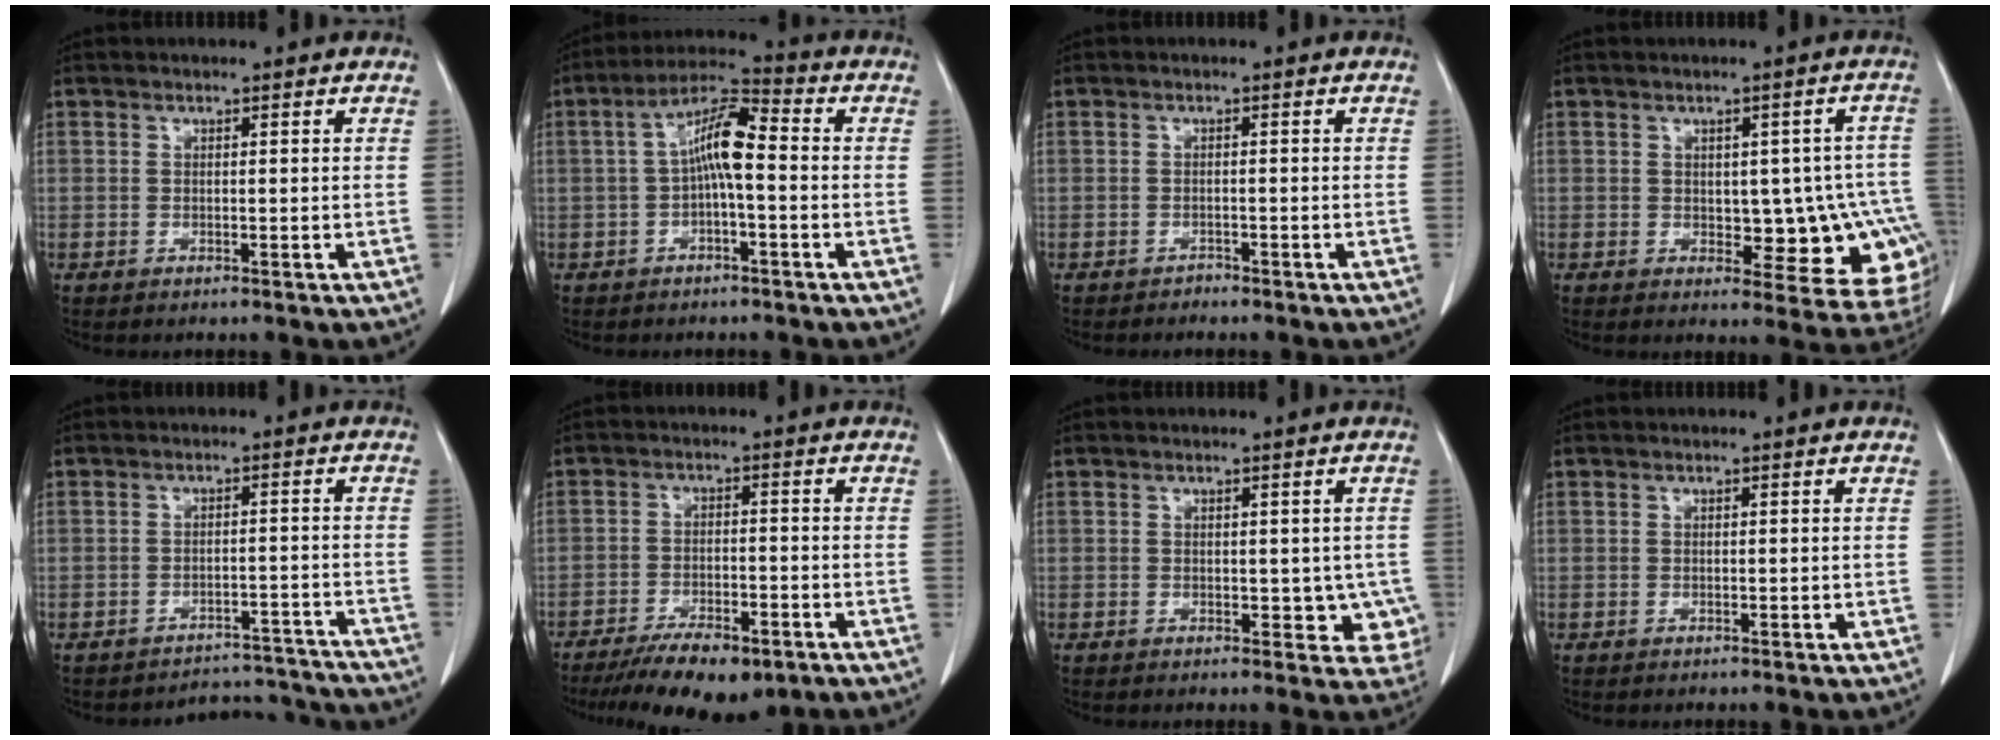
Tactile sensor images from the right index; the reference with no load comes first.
{"total": 7.9, "force": [-0.3, 1.8, 7.7], "torque": [-0.144, 0.028, -0.009]}
{"total": 0.8, "force": [-0.8, 0.3, 0.0], "torque": [0.000, 0.000, -0.016]}
{"total": 11.7, "force": [-2.1, 5.7, 10.0], "torque": [-0.080, 0.022, -0.013]}
{"total": 9.6, "force": [-9.2, 2.4, -1.3], "torque": [0.035, 0.041, -0.102]}
{"total": 11.1, "force": [-8.0, 3.5, 6.9], "torque": [-0.103, -0.013, -0.119]}
{"total": 4.5, "force": [-0.4, 3.1, 3.3], "torque": [-0.012, 0.006, 0.000]}
{"total": 0.0}